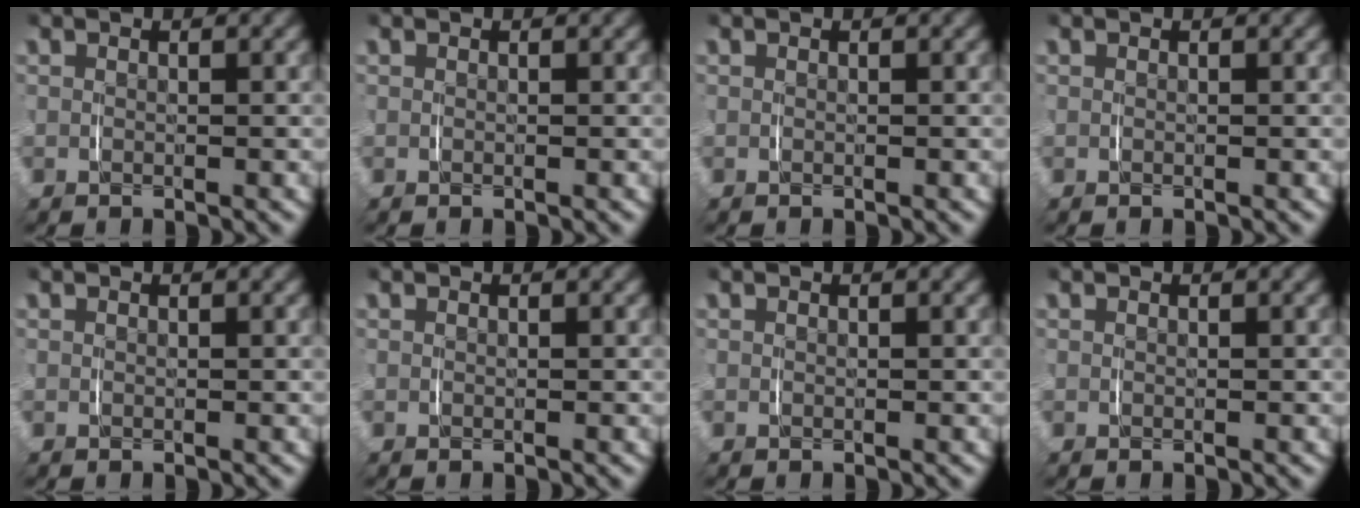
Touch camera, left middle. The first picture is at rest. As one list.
[{"total": 0.0}, {"total": 0.0}, {"total": 0.0}, {"total": 0.0}, {"total": 0.0}, {"total": 0.0}, {"total": 0.0}]